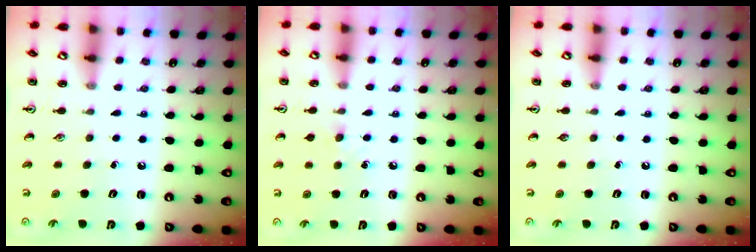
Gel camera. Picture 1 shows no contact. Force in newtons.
{"total": 5.3, "press": 5.2, "slide": 1.0}
{"total": 0.0}